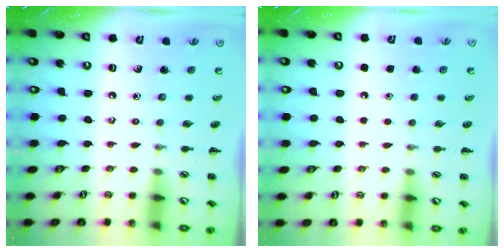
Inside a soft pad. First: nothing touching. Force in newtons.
{"total": 1.6, "press": 1.6, "slide": 0.1}